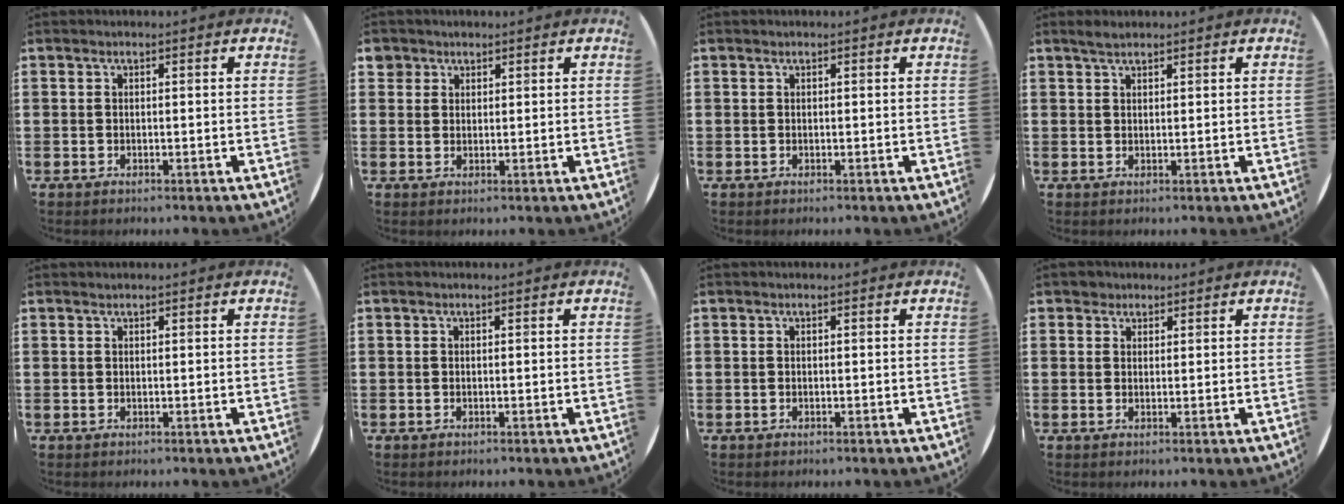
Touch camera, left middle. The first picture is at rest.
{"total": 2.2, "force": [1.7, 1.4, 0.1], "torque": [0.002, 0.003, 0.031]}
{"total": 0.0}
{"total": 1.5, "force": [1.3, 0.4, 0.5], "torque": [-0.005, 0.000, 0.023]}
{"total": 0.0}
{"total": 0.0}
{"total": 0.0}
{"total": 1.5, "force": [1.2, 0.8, 0.0], "torque": [-0.002, 0.003, 0.025]}